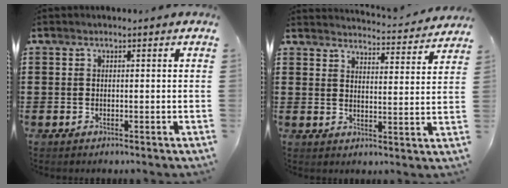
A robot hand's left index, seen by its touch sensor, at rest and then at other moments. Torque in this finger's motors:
{"motor_torque": [-1.95, 0.18, -0.51, -0.05]}